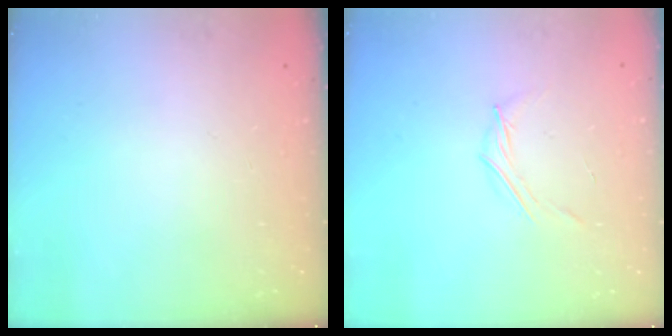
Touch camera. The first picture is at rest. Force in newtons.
{"total": 3.8, "press": 3.7, "slide": 0.9}